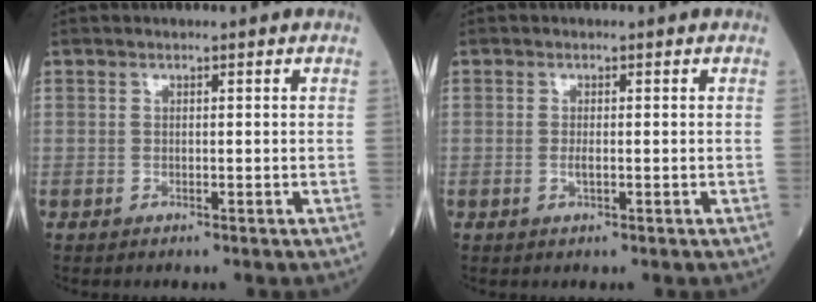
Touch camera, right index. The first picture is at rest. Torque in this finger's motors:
{"motor_torque": [0.30, 0.00, -0.01, 0.01]}